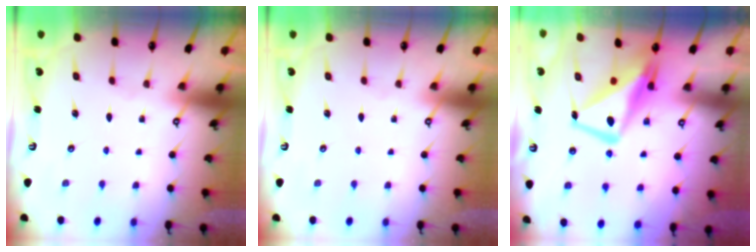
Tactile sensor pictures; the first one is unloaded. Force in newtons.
{"total": 0.0}
{"total": 12.9, "press": 12.8, "slide": 1.4}